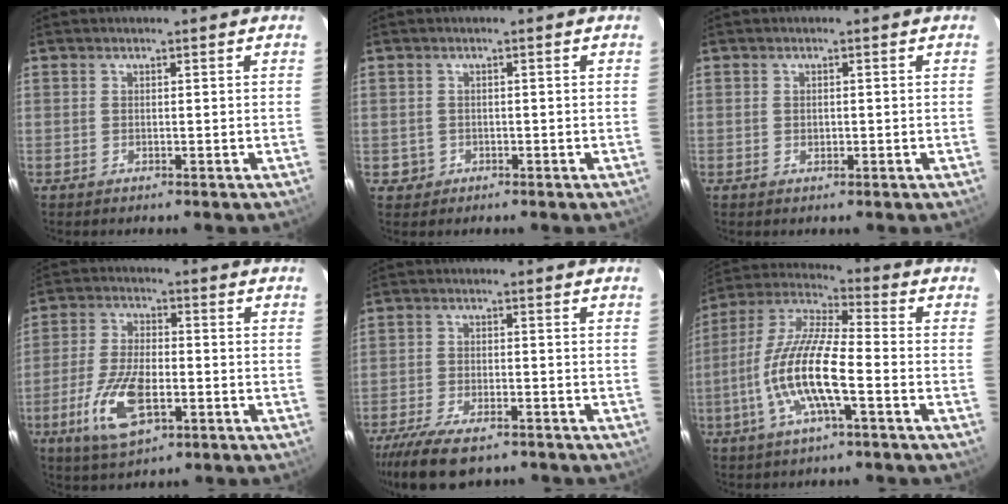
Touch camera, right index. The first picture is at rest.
{"total": 2.2, "force": [-0.4, 2.2, 0.1], "torque": [0.000, 0.008, 0.001]}
{"total": 0.9, "force": [-0.1, 0.8, 0.5], "torque": [-0.006, 0.001, -0.001]}
{"total": 12.2, "force": [-4.6, 5.4, 10.0], "torque": [-0.213, -0.010, -0.083]}
{"total": 12.5, "force": [-9.5, 4.5, 6.8], "torque": [-0.161, -0.032, -0.166]}
{"total": 14.2, "force": [-4.6, 2.8, 13.2], "torque": [-0.266, -0.004, -0.096]}